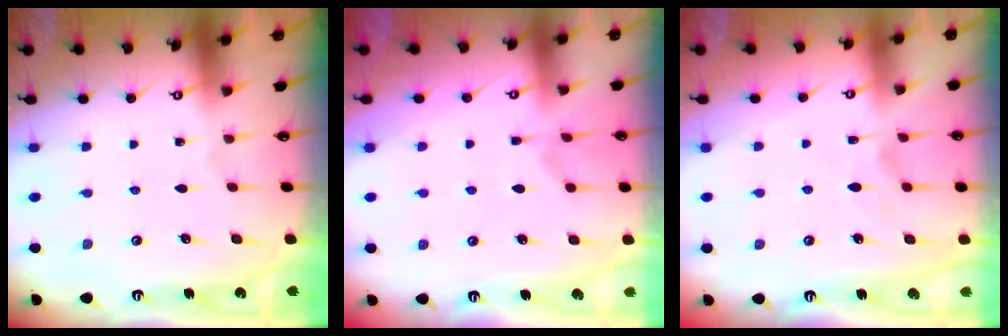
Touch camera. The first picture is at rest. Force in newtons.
{"total": 1.3, "press": 0.5, "slide": 1.2}
{"total": 2.0, "press": 1.6, "slide": 1.2}